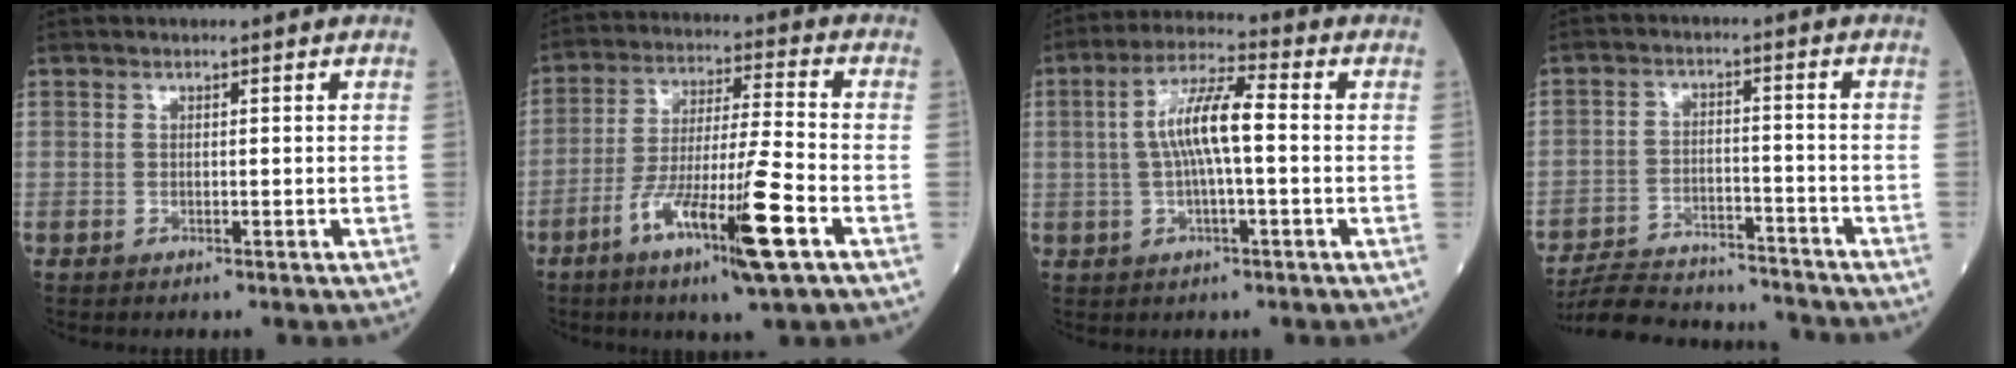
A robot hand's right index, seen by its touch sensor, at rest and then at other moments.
{"total": 13.7, "force": [-6.3, 0.0, 12.2], "torque": [-0.230, -0.018, -0.109]}
{"total": 8.3, "force": [0.3, 1.3, 8.2], "torque": [-0.162, 0.018, 0.001]}
{"total": 15.0, "force": [-14.4, 2.6, 3.6], "torque": [-0.066, 0.009, -0.216]}